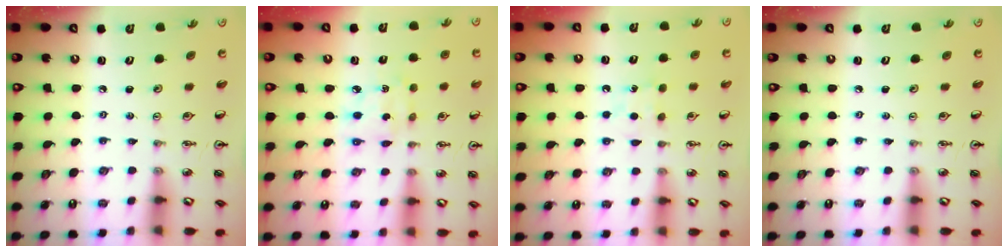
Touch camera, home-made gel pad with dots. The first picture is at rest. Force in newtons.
{"total": 3.9, "press": 3.9, "slide": 0.1}
{"total": 6.1, "press": 6.1, "slide": 0.8}
{"total": 0.0}